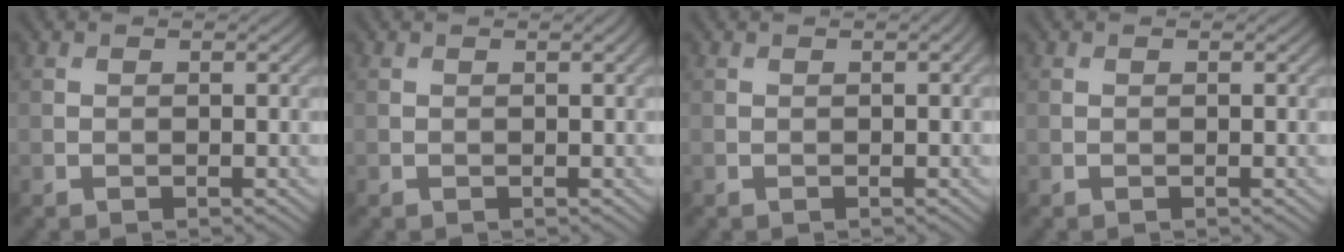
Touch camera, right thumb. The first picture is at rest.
{"total": 0.5, "force": [0.2, 0.0, 0.5], "torque": [-0.008, 0.005, 0.003]}
{"total": 0.5, "force": [0.1, 0.1, 0.5], "torque": [-0.007, 0.005, 0.003]}
{"total": 0.0}